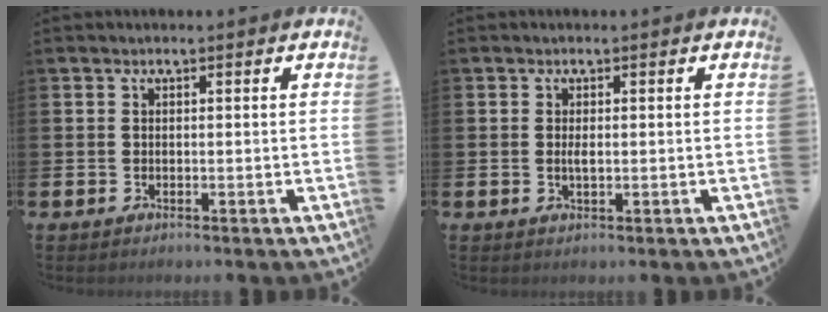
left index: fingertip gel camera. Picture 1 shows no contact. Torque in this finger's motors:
{"motor_torque": [0.39, 0.08, 0.05, 0.02]}